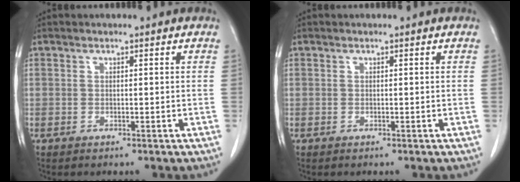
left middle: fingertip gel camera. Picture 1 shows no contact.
{"total": 0.0}